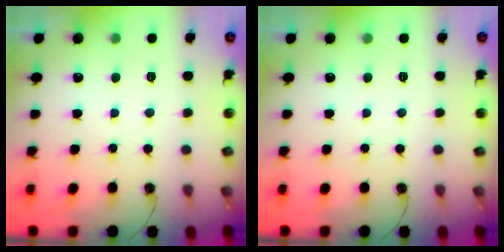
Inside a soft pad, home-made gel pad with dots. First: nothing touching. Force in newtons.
{"total": 0.0}